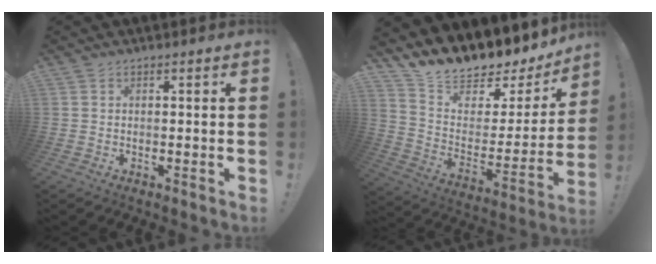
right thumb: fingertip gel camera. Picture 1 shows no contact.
{"total": 12.6, "force": [11.5, 3.9, 3.3], "torque": [-0.062, -0.114, 0.202]}